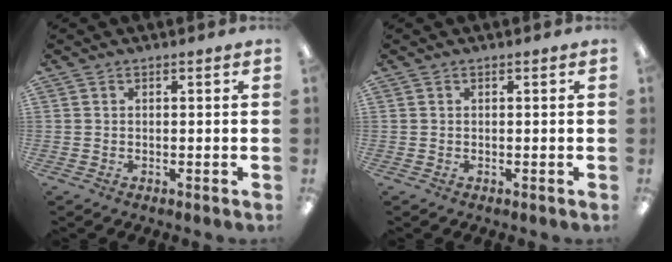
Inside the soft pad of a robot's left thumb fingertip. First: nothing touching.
{"total": 0.0}